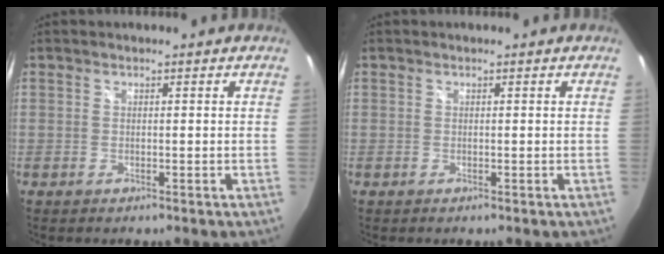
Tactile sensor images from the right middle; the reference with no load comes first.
{"total": 0.0}